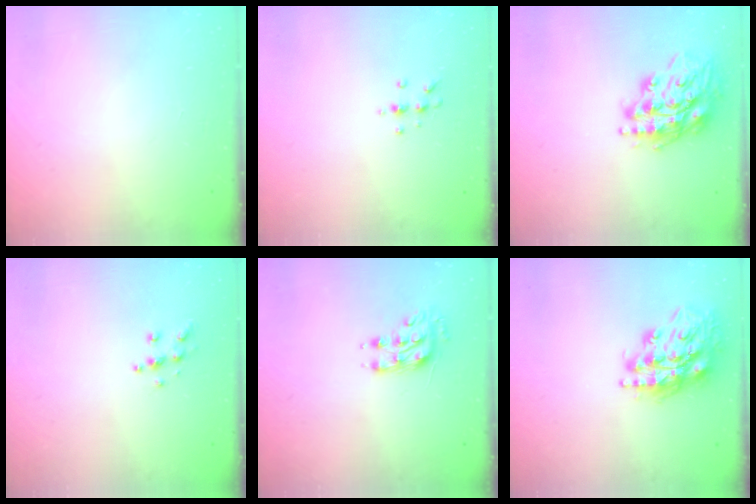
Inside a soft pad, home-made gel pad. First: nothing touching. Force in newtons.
{"total": 4.0, "press": 3.8, "slide": 1.2}
{"total": 17.6, "press": 17.4, "slide": 2.6}
{"total": 5.9, "press": 5.9, "slide": 0.5}
{"total": 8.1, "press": 8.0, "slide": 1.0}
{"total": 17.0, "press": 16.9, "slide": 2.3}